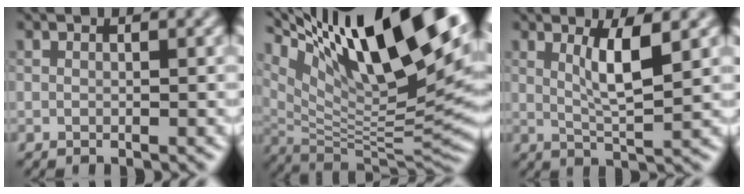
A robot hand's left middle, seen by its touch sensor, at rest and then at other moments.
{"total": 18.0, "force": [9.0, 5.7, 14.6], "torque": [-0.246, 0.014, 0.161]}
{"total": 3.8, "force": [1.3, 0.7, 3.6], "torque": [-0.066, -0.004, 0.026]}